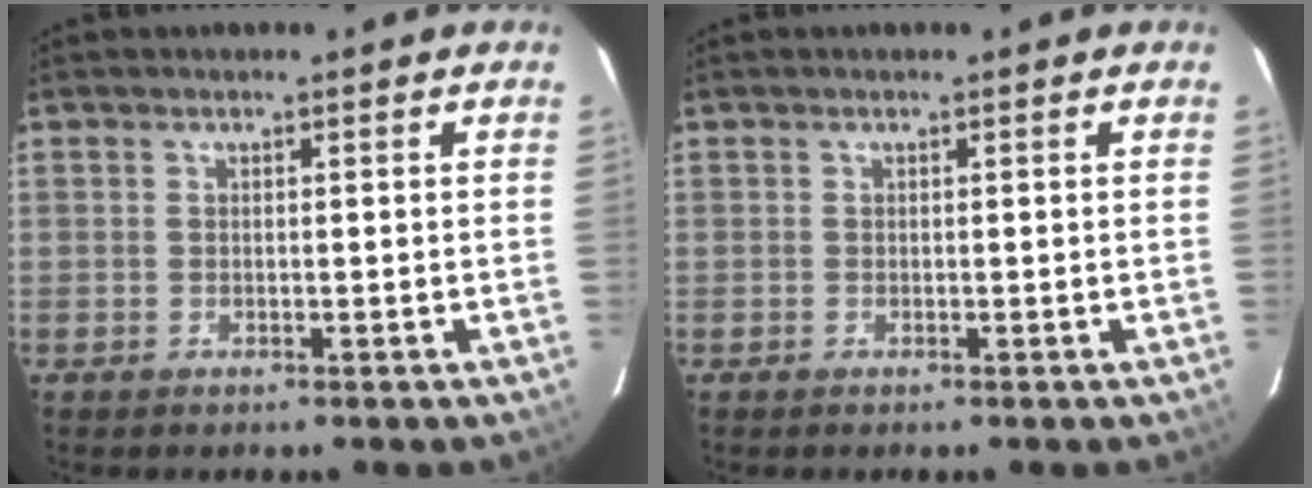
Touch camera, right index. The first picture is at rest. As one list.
[{"total": 0.0}]